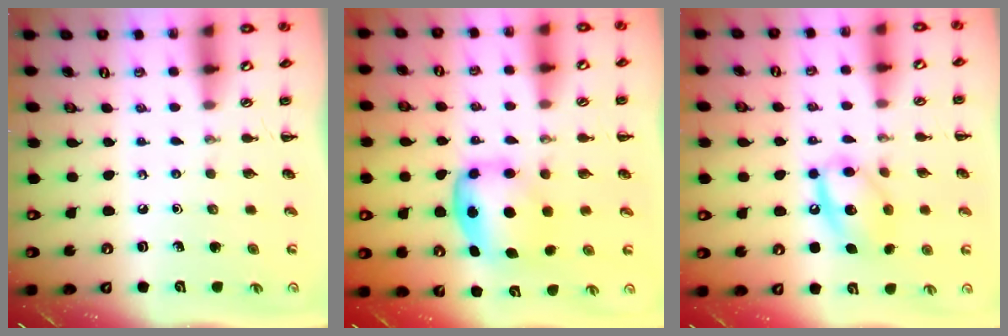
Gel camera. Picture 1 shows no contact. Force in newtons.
{"total": 6.1, "press": 6.0, "slide": 0.8}
{"total": 12.9, "press": 12.7, "slide": 2.1}